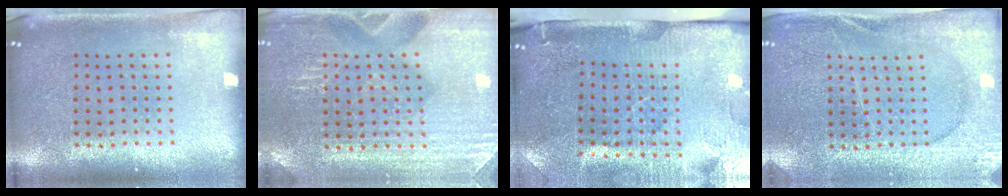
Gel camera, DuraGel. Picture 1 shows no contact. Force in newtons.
{"total": 3.1, "press": 3.1, "slide": 0.5}
{"total": 4.5, "press": 3.7, "slide": 2.5}
{"total": 2.9, "press": 2.9, "slide": 0.3}